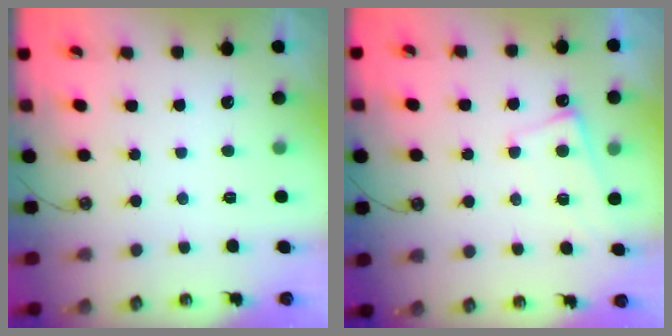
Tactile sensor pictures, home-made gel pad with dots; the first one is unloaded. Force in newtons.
{"total": 2.1, "press": 2.1, "slide": 0.5}